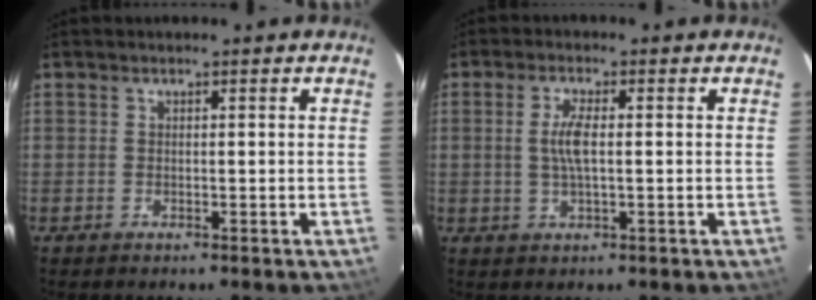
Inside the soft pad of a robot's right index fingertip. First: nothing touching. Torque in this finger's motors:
{"motor_torque": [0.22, 0.10, 0.16, 0.08]}